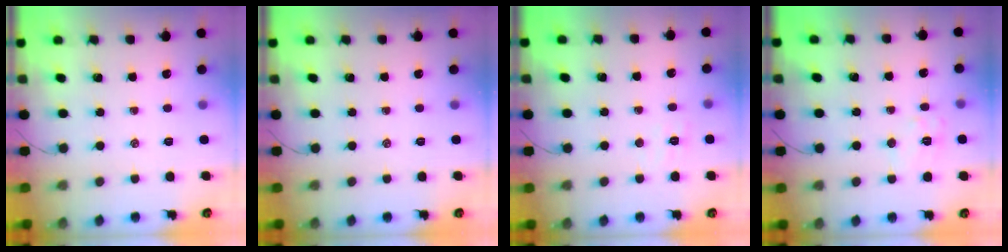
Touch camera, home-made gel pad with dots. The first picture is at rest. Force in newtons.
{"total": 0.0}
{"total": 5.3, "press": 5.1, "slide": 1.3}
{"total": 6.5, "press": 6.5, "slide": 0.4}